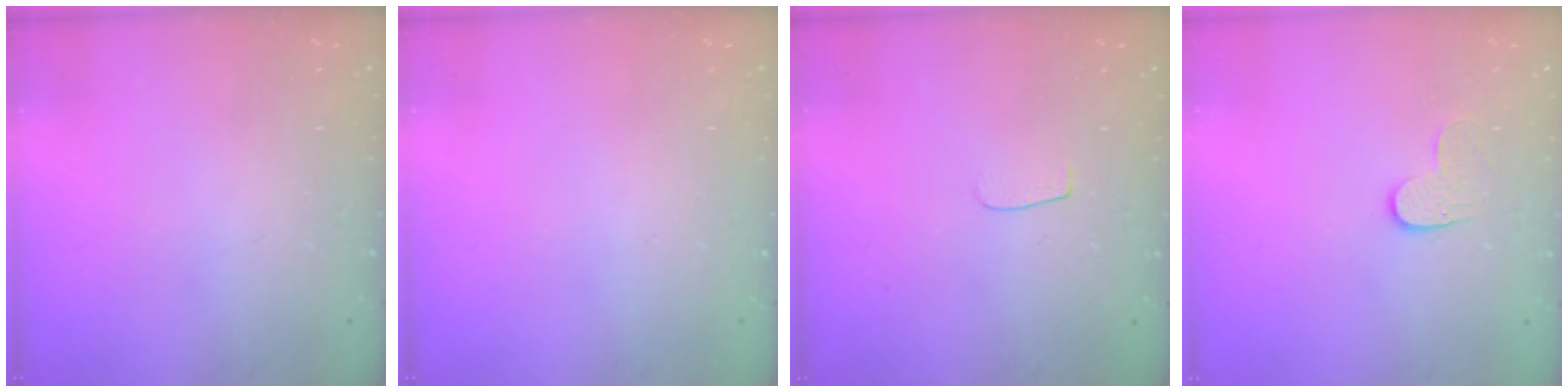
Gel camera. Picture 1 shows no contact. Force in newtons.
{"total": 0.0}
{"total": 3.3, "press": 3.3, "slide": 0.3}
{"total": 3.6, "press": 3.6, "slide": 0.3}